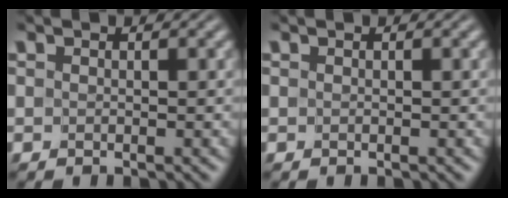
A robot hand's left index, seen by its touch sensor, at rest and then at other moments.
{"total": 0.0}